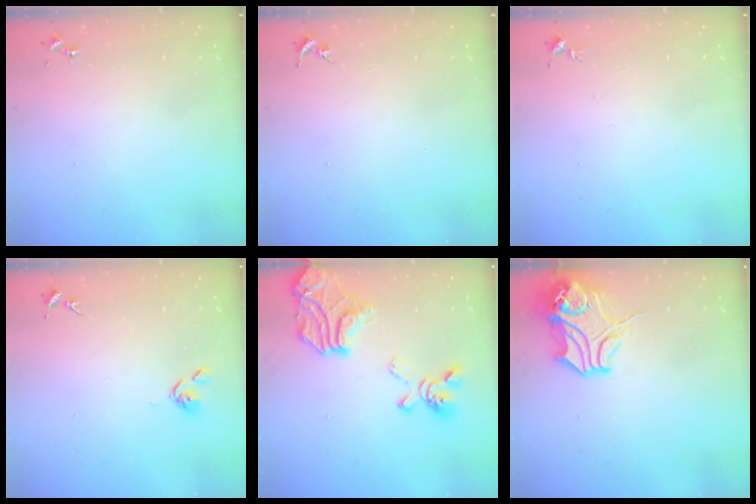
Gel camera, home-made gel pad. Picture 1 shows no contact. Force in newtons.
{"total": 0.0}
{"total": 3.4, "press": 3.3, "slide": 0.5}
{"total": 4.3, "press": 4.2, "slide": 0.6}
{"total": 25.0, "press": 24.9, "slide": 2.6}
{"total": 13.8, "press": 13.7, "slide": 2.0}